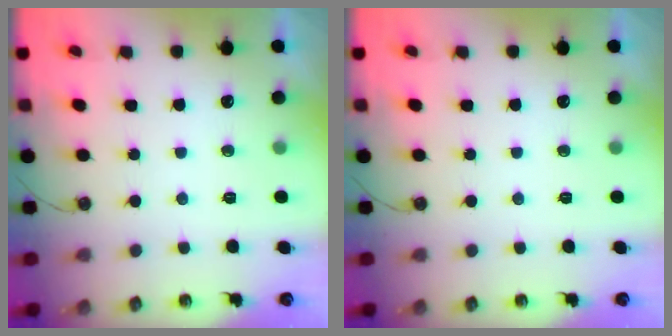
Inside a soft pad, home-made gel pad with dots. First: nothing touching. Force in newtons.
{"total": 0.0}